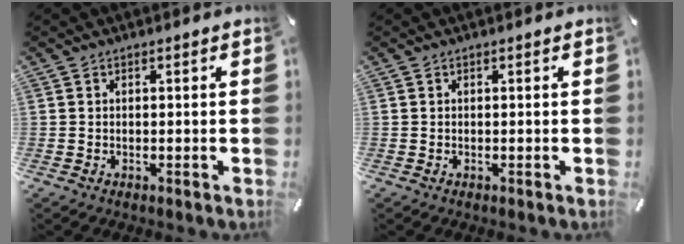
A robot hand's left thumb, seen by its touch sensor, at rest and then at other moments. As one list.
[{"total": 0.0}]